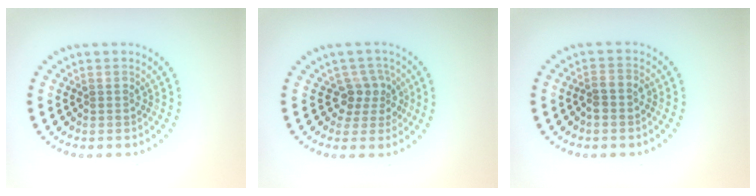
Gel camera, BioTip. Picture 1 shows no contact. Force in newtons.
{"total": 2.7, "press": 2.0, "slide": 1.9}
{"total": 1.3, "press": 1.1, "slide": 0.7}